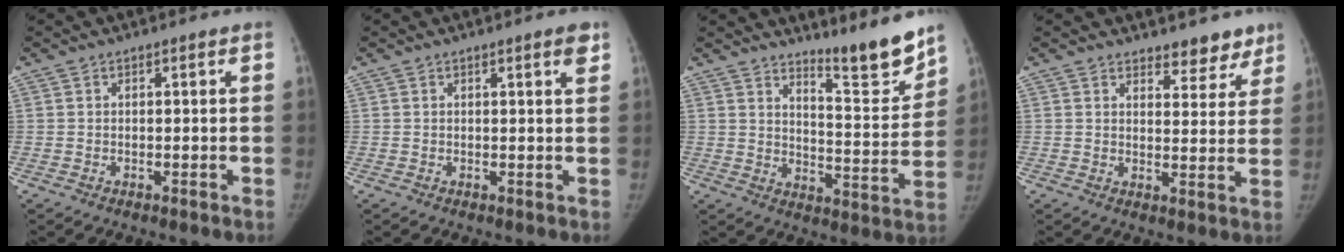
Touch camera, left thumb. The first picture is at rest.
{"total": 2.0, "force": [1.2, 0.2, 1.6], "torque": [-0.020, -0.006, 0.014]}
{"total": 11.3, "force": [9.8, 1.0, 5.6], "torque": [-0.056, -0.086, 0.157]}
{"total": 6.2, "force": [5.3, 3.0, 1.5], "torque": [0.022, -0.035, 0.065]}